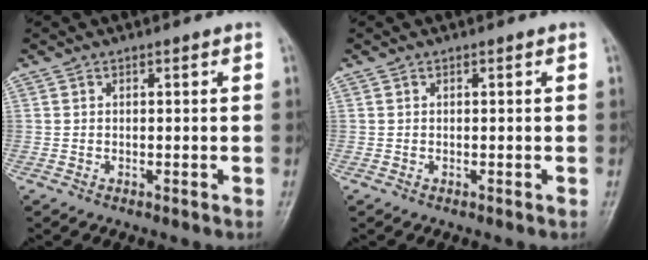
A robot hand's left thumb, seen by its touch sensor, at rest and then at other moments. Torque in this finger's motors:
{"motor_torque": [-0.02, 0.02, 0.00, 0.00, 0.00]}